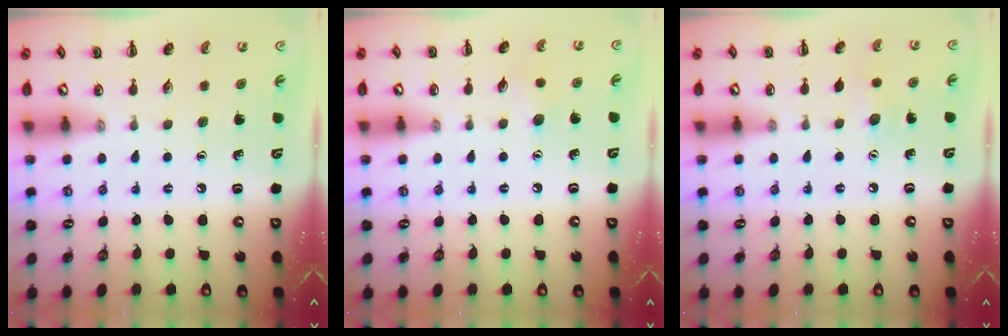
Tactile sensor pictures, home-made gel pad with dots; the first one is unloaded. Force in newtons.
{"total": 5.3, "press": 5.2, "slide": 1.3}
{"total": 6.0, "press": 5.8, "slide": 1.5}